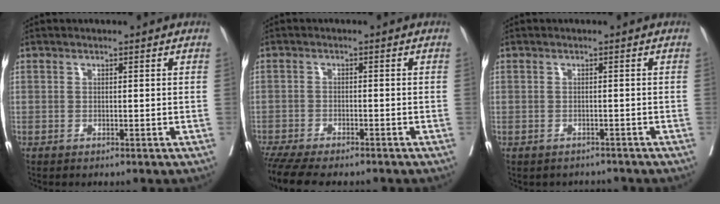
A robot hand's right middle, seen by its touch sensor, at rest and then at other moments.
{"total": 10.7, "force": [-9.2, 2.2, 5.1], "torque": [-0.083, -0.011, -0.139]}
{"total": 2.4, "force": [-2.2, 1.0, -0.3], "torque": [0.005, 0.003, -0.033]}